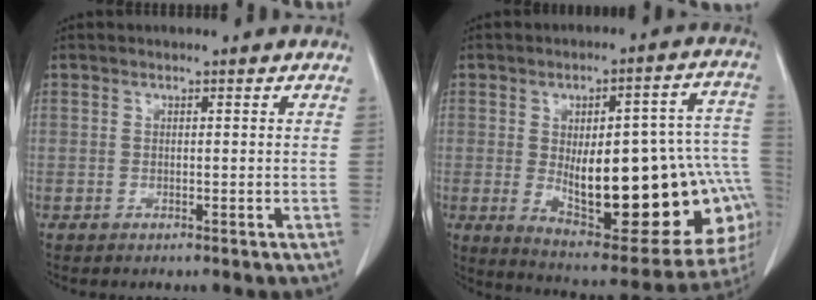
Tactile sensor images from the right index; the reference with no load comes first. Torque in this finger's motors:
{"motor_torque": [1.67, -0.38, 0.89, 0.21]}